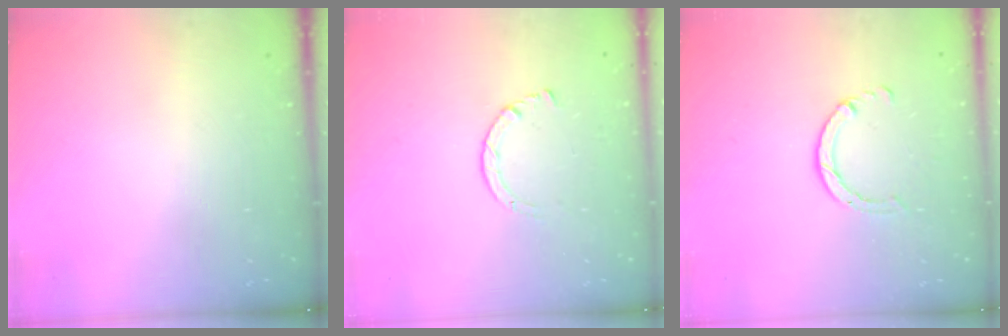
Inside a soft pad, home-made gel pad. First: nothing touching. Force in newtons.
{"total": 2.9, "press": 2.8, "slide": 0.3}
{"total": 3.6, "press": 3.5, "slide": 0.4}